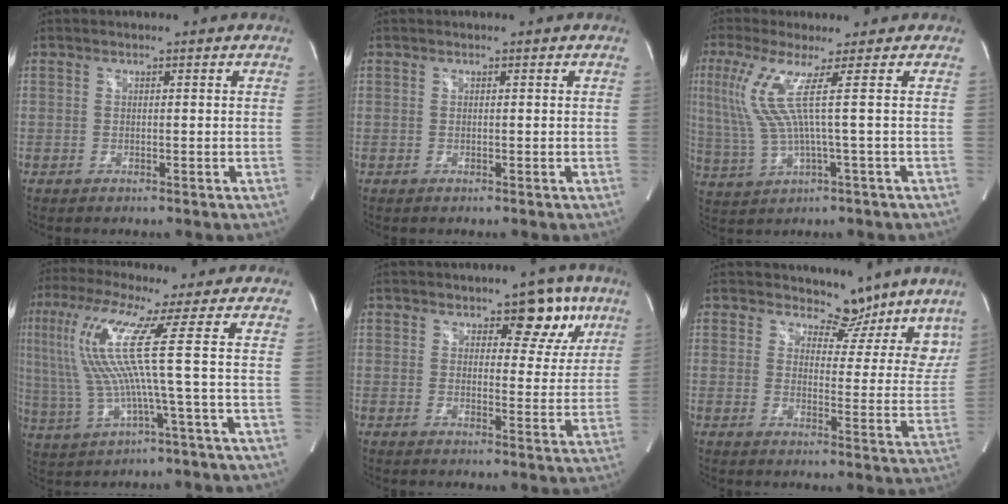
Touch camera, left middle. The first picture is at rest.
{"total": 0.0}
{"total": 7.2, "force": [1.9, -1.6, 6.8], "torque": [-0.160, 0.005, 0.050]}
{"total": 13.1, "force": [2.5, -1.7, 12.8], "torque": [-0.268, 0.011, 0.049]}
{"total": 6.7, "force": [4.1, 3.6, 4.0], "torque": [-0.024, 0.005, 0.049]}
{"total": 12.8, "force": [11.7, 4.5, 2.3], "torque": [0.009, -0.041, 0.116]}